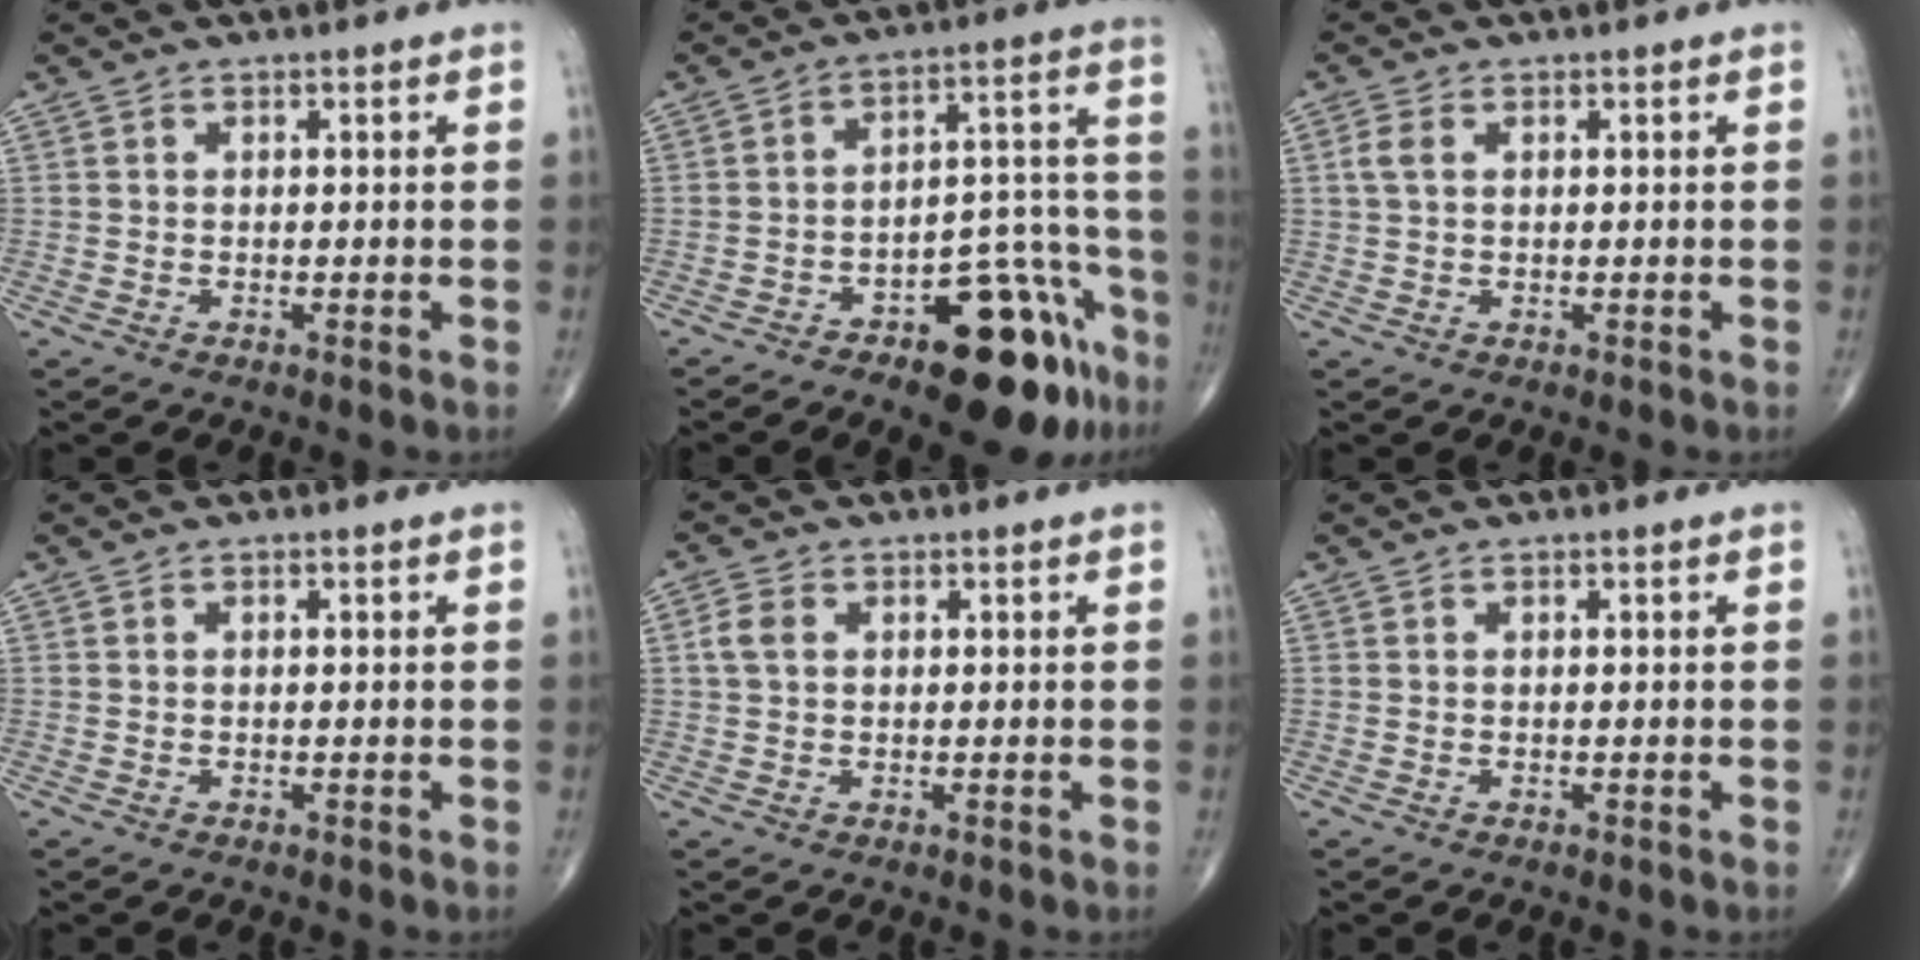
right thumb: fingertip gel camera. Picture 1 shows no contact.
{"total": 18.4, "force": [-11.1, 7.3, 12.7], "torque": [-0.105, 0.100, -0.156]}
{"total": 2.3, "force": [0.6, 1.4, 1.8], "torque": [-0.048, 0.009, 0.011]}
{"total": 0.0}
{"total": 3.1, "force": [0.6, 2.2, 2.1], "torque": [-0.048, 0.008, 0.010]}
{"total": 0.0}